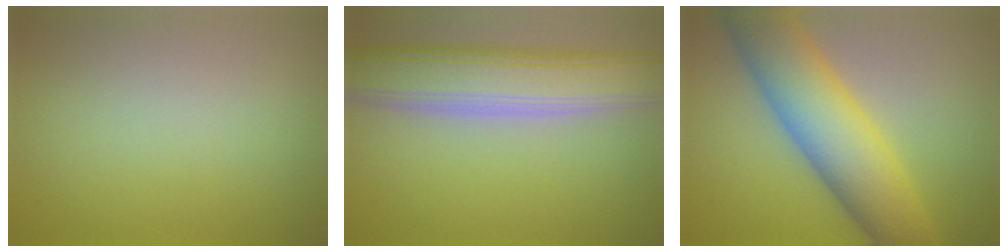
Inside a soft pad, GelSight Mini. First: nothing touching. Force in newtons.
{"total": 8.6, "press": 8.6, "slide": 0.8}
{"total": 10.1, "press": 10.1, "slide": 0.3}